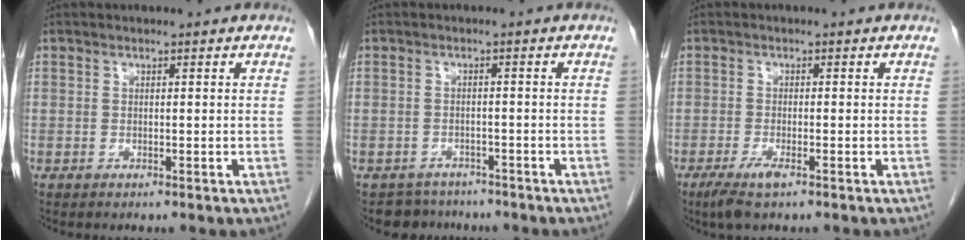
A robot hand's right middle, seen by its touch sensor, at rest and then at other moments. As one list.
[{"total": 3.8, "force": [-3.3, 1.8, -0.7], "torque": [0.008, 0.003, -0.052]}, {"total": 3.5, "force": [-2.1, 0.5, 2.7], "torque": [-0.059, -0.009, -0.040]}]